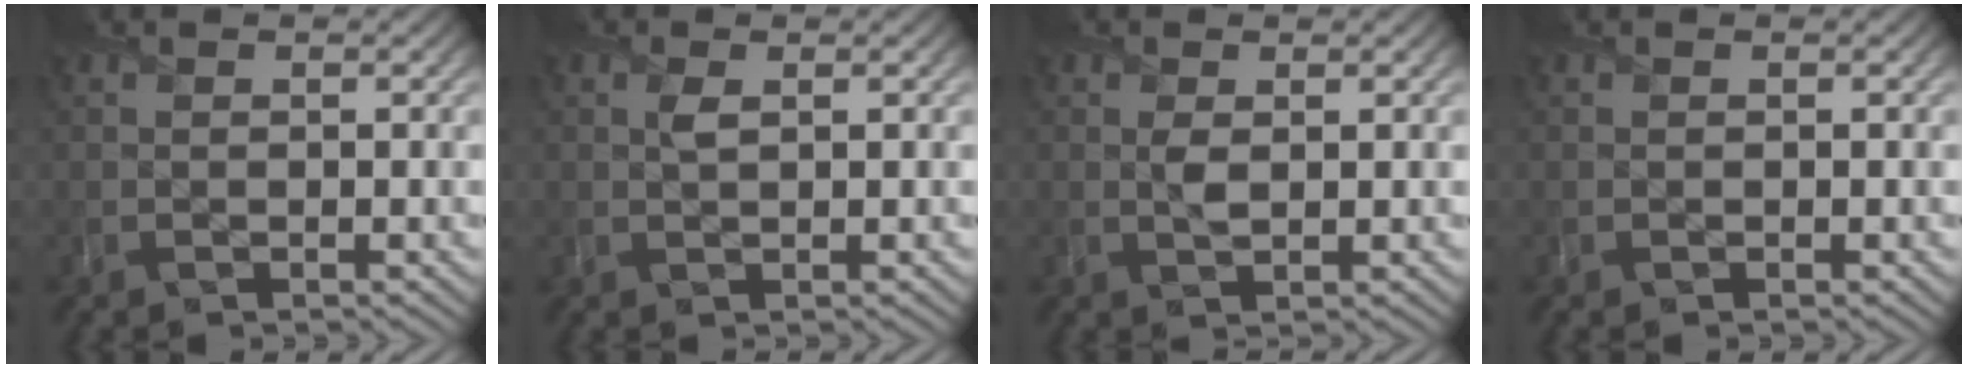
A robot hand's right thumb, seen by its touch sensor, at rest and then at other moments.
{"total": 1.4, "force": [0.4, 0.7, 1.1], "torque": [-0.027, -0.003, 0.008]}
{"total": 1.5, "force": [0.3, 0.8, 1.3], "torque": [-0.030, -0.005, 0.006]}
{"total": 0.0}